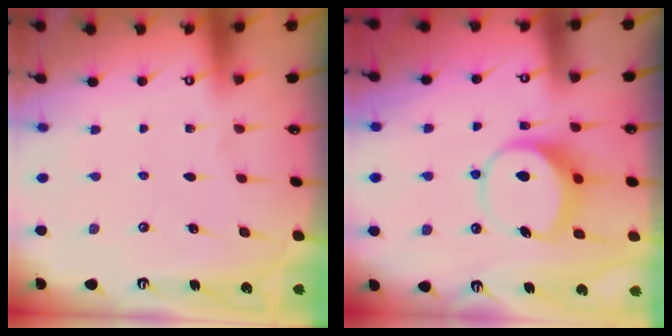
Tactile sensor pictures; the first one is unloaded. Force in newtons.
{"total": 8.8, "press": 8.7, "slide": 1.5}